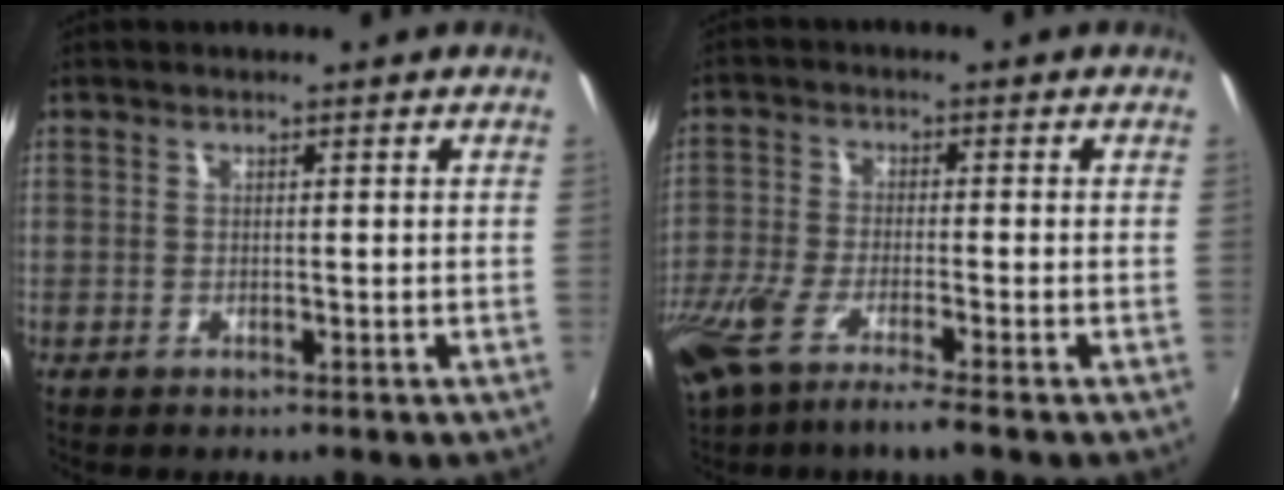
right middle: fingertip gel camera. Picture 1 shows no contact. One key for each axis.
{"total": 10.9, "fx": -7.5, "fy": 1.4, "fz": 7.8, "tx": -0.176, "ty": -0.046, "tz": -0.141}